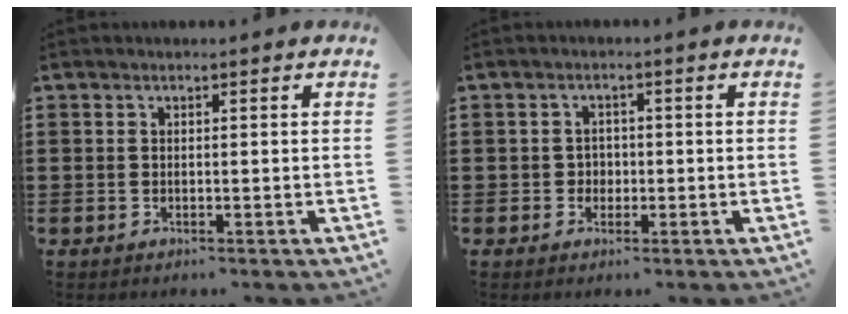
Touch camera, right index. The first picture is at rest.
{"total": 1.8, "force": [-0.4, 1.7, 0.5], "torque": [-0.016, 0.004, -0.011]}